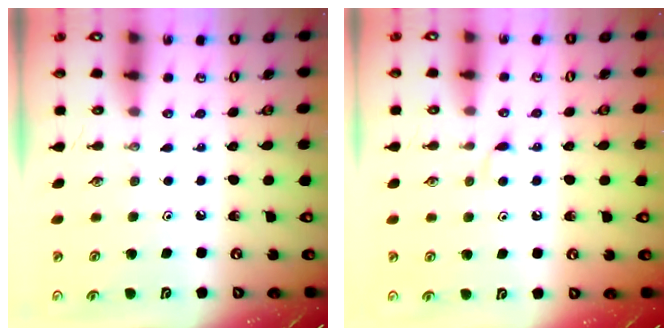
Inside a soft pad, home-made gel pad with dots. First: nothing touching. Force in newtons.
{"total": 3.4, "press": 3.4, "slide": 0.5}